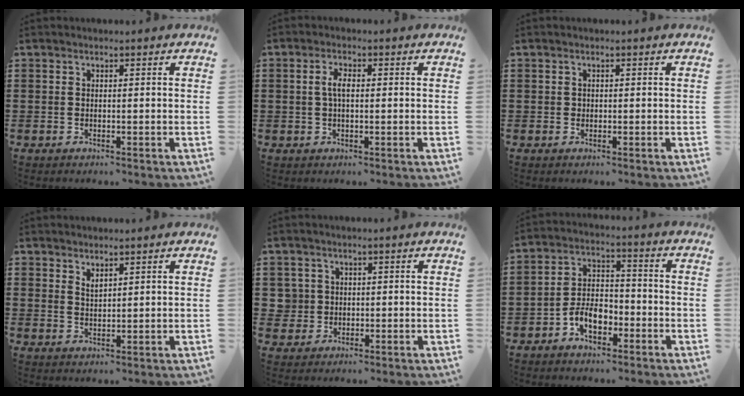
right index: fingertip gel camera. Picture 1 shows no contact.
{"total": 2.8, "force": [0.1, 1.2, 2.5], "torque": [-0.057, 0.003, -0.002]}
{"total": 0.5, "force": [0.1, 0.5, 0.1], "torque": [-0.002, 0.004, 0.002]}
{"total": 1.6, "force": [1.5, 0.5, 0.2], "torque": [-0.006, 0.004, 0.028]}
{"total": 2.4, "force": [0.0, 2.4, 0.2], "torque": [-0.026, 0.004, -0.004]}
{"total": 5.8, "force": [-3.3, 3.2, 3.5], "torque": [-0.077, 0.007, -0.063]}